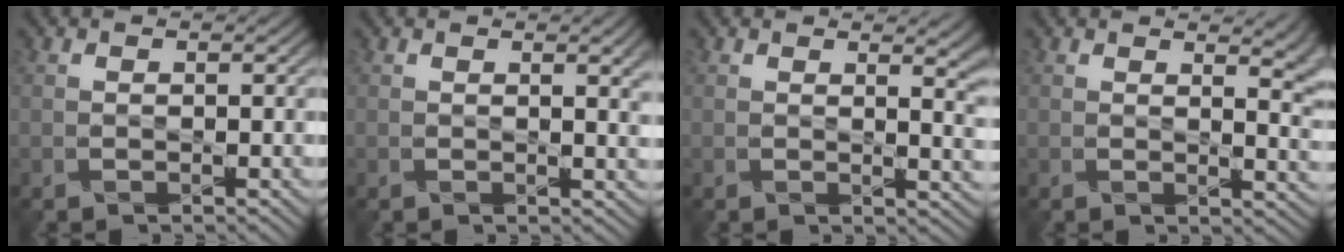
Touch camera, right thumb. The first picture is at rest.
{"total": 2.8, "force": [1.0, 0.6, 2.5], "torque": [-0.034, 0.001, 0.017]}
{"total": 5.1, "force": [2.1, 1.9, 4.3], "torque": [-0.045, -0.002, 0.032]}
{"total": 6.0, "force": [3.1, 2.3, 4.6], "torque": [-0.044, 0.001, 0.047]}